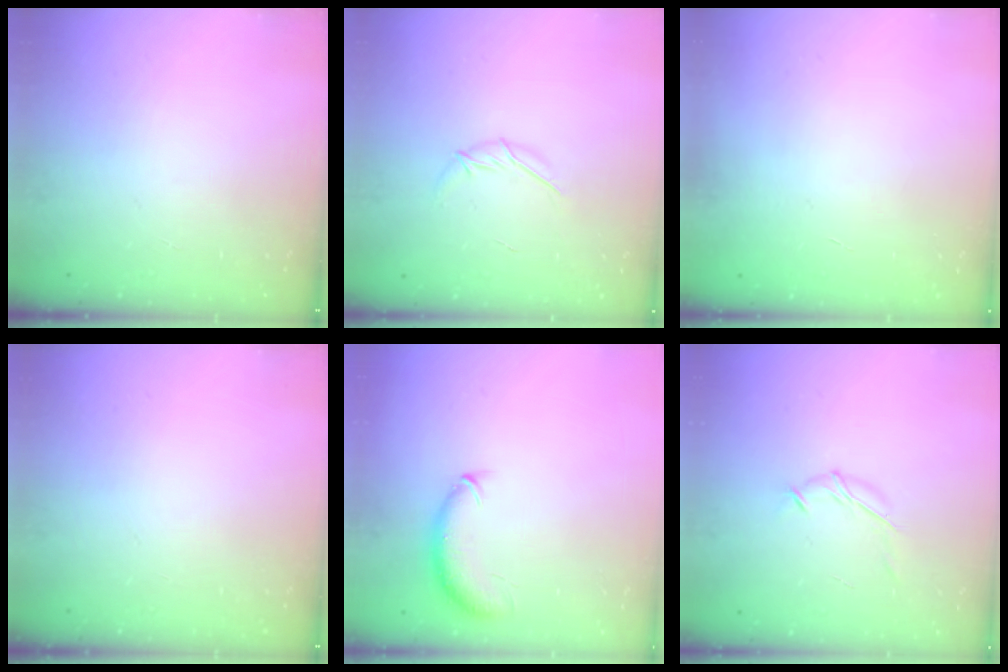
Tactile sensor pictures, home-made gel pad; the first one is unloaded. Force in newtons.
{"total": 5.7, "press": 5.7, "slide": 0.9}
{"total": 0.6, "press": 0.6, "slide": 0.2}
{"total": 0.0}
{"total": 8.7, "press": 8.6, "slide": 1.6}
{"total": 7.1, "press": 7.0, "slide": 1.5}